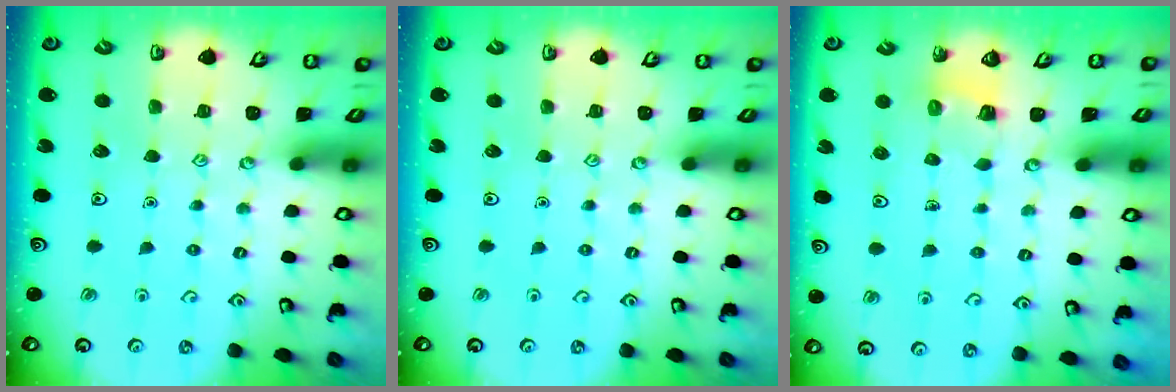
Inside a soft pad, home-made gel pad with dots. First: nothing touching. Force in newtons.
{"total": 0.0}
{"total": 2.6, "press": 2.6, "slide": 0.3}